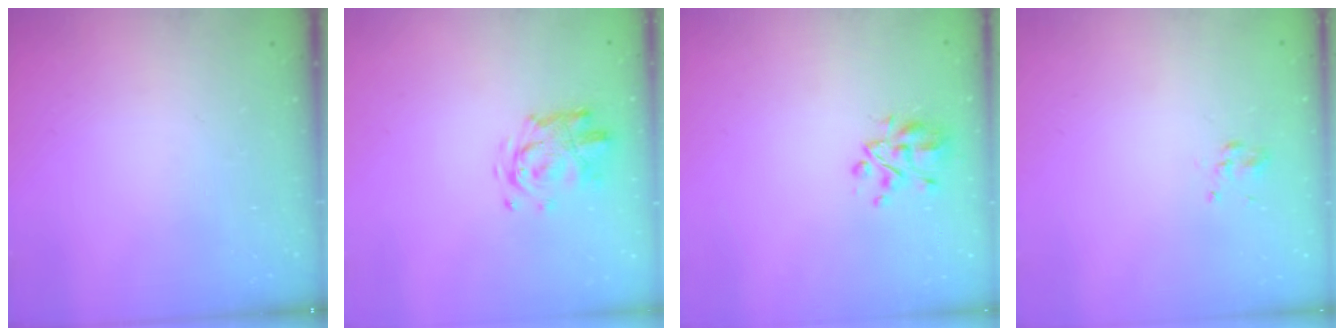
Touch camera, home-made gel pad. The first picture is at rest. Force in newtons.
{"total": 3.6, "press": 3.6, "slide": 0.3}
{"total": 5.6, "press": 5.2, "slide": 1.9}
{"total": 2.3, "press": 2.0, "slide": 1.1}